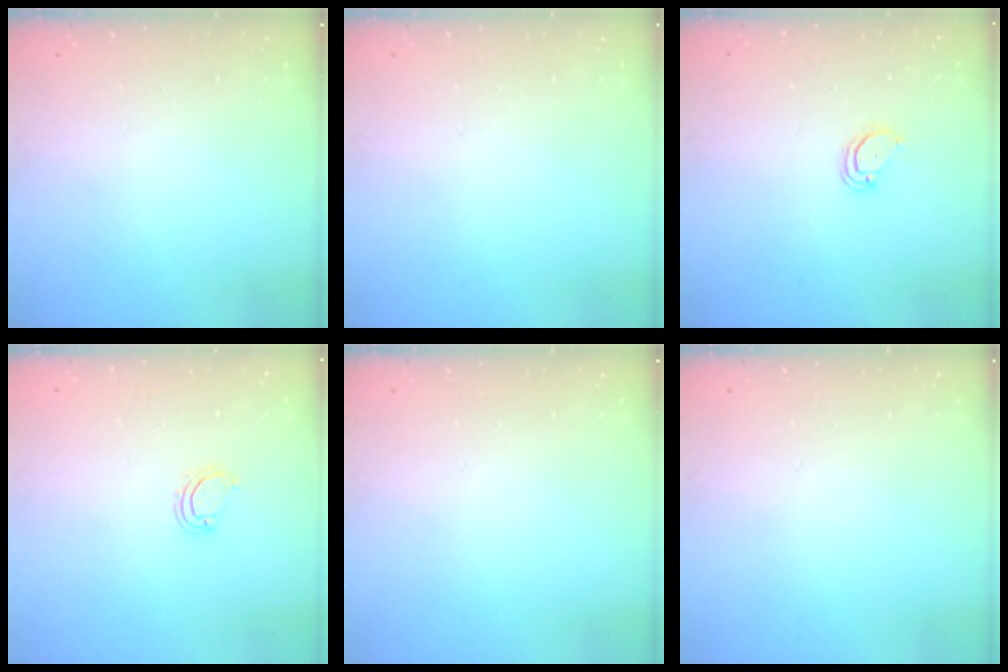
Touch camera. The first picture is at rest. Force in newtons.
{"total": 0.0}
{"total": 2.6, "press": 2.6, "slide": 0.2}
{"total": 3.7, "press": 3.7, "slide": 0.2}
{"total": 0.0}
{"total": 0.0}